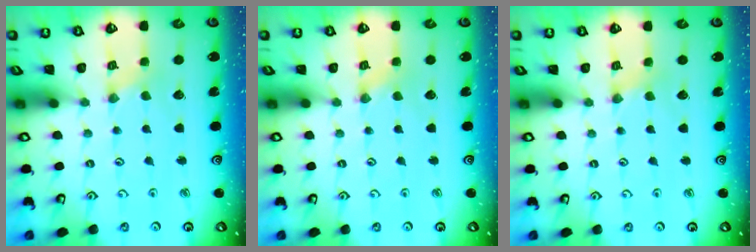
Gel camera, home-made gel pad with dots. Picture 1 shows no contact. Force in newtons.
{"total": 1.1, "press": 1.1, "slide": 0.3}
{"total": 1.8, "press": 1.7, "slide": 0.4}